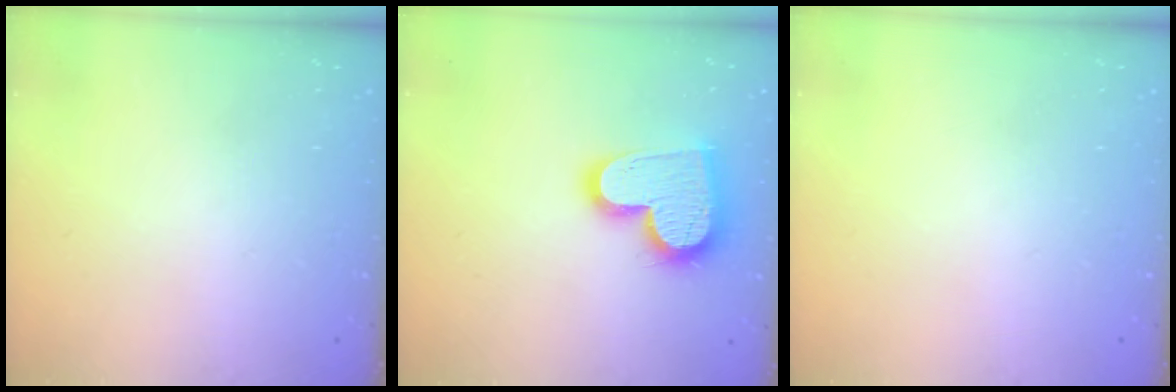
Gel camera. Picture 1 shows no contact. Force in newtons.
{"total": 16.7, "press": 16.7, "slide": 1.1}
{"total": 0.0}